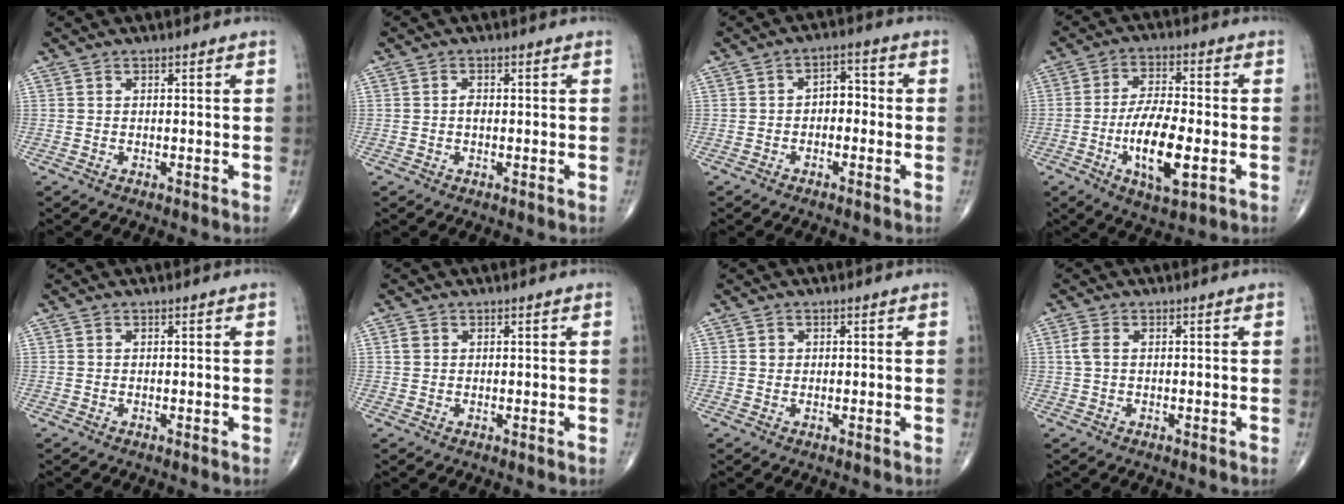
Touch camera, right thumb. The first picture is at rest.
{"total": 1.1, "force": [-0.1, 0.7, 0.8], "torque": [-0.013, 0.002, -0.003]}
{"total": 4.0, "force": [-0.7, 2.7, 2.9], "torque": [-0.025, 0.021, -0.021]}
{"total": 12.0, "force": [-3.2, 4.4, 10.8], "torque": [-0.193, 0.004, -0.055]}
{"total": 0.0}
{"total": 1.3, "force": [0.4, 1.1, 0.6], "torque": [-0.010, 0.003, 0.007]}
{"total": 0.9, "force": [0.2, 0.8, 0.3], "torque": [-0.001, 0.001, 0.003]}
{"total": 2.1, "force": [0.3, 1.2, 1.7], "torque": [-0.049, 0.006, 0.004]}